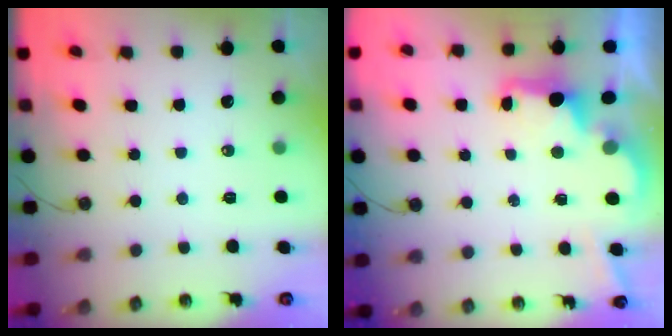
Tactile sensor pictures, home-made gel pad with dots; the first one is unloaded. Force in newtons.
{"total": 2.5, "press": 2.3, "slide": 0.8}